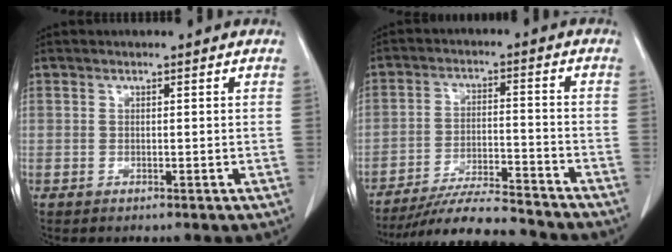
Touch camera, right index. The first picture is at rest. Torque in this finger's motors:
{"motor_torque": [-0.97, -0.37, 0.01, -0.01]}